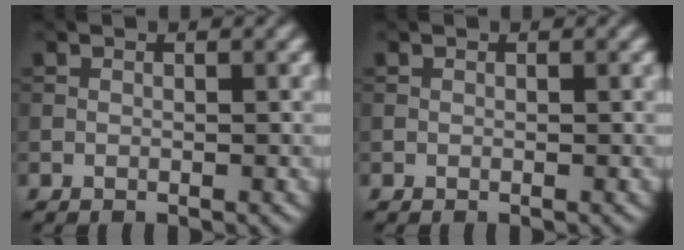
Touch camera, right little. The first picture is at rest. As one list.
[{"total": 0.0}]